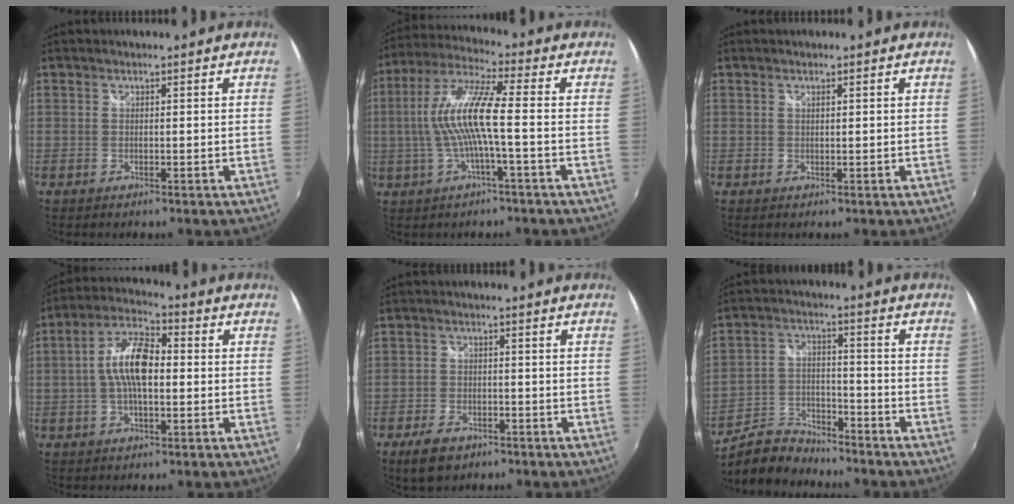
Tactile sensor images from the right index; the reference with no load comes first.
{"total": 11.3, "force": [-1.3, 0.8, 11.2], "torque": [-0.221, 0.007, -0.022]}
{"total": 0.5, "force": [0.3, 0.2, 0.3], "torque": [-0.006, 0.001, 0.005]}
{"total": 10.1, "force": [-0.4, 4.3, 9.1], "torque": [-0.181, 0.017, -0.012]}
{"total": 6.8, "force": [-4.6, 3.8, 3.3], "torque": [-0.091, -0.005, -0.076]}
{"total": 10.2, "force": [-9.1, 3.6, 2.9], "torque": [-0.077, 0.009, -0.163]}